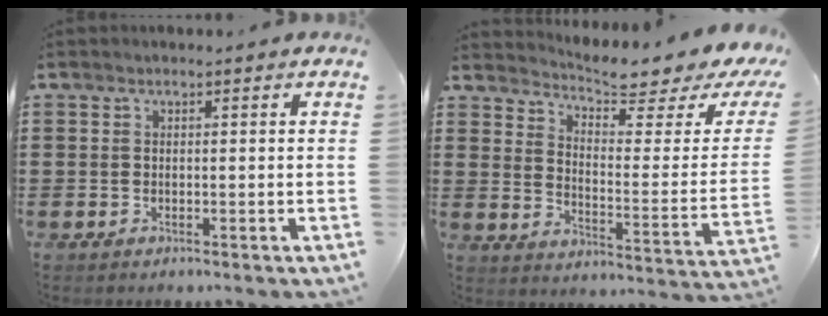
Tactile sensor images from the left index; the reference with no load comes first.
{"total": 5.8, "force": [5.4, 0.0, 2.0], "torque": [-0.054, -0.060, 0.087]}